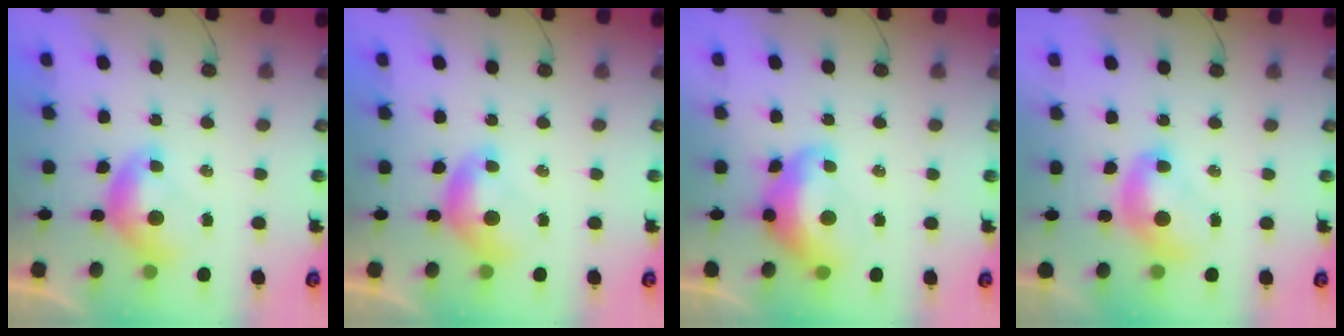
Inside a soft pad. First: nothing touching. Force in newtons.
{"total": 0.0}
{"total": 5.9, "press": 5.7, "slide": 1.3}
{"total": 2.0, "press": 2.0, "slide": 0.2}